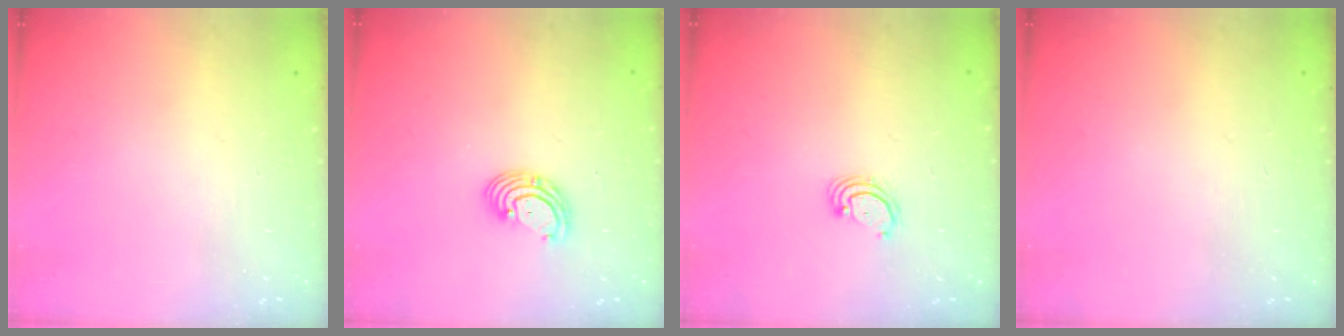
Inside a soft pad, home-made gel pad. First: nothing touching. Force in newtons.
{"total": 3.5, "press": 3.5, "slide": 0.2}
{"total": 2.8, "press": 2.8, "slide": 0.2}
{"total": 0.0}